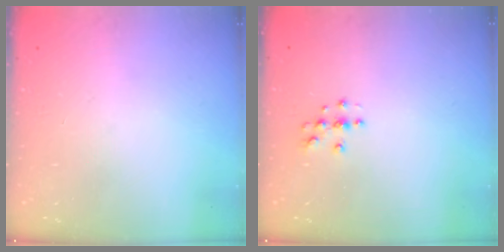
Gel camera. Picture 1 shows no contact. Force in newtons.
{"total": 3.7, "press": 3.7, "slide": 0.5}